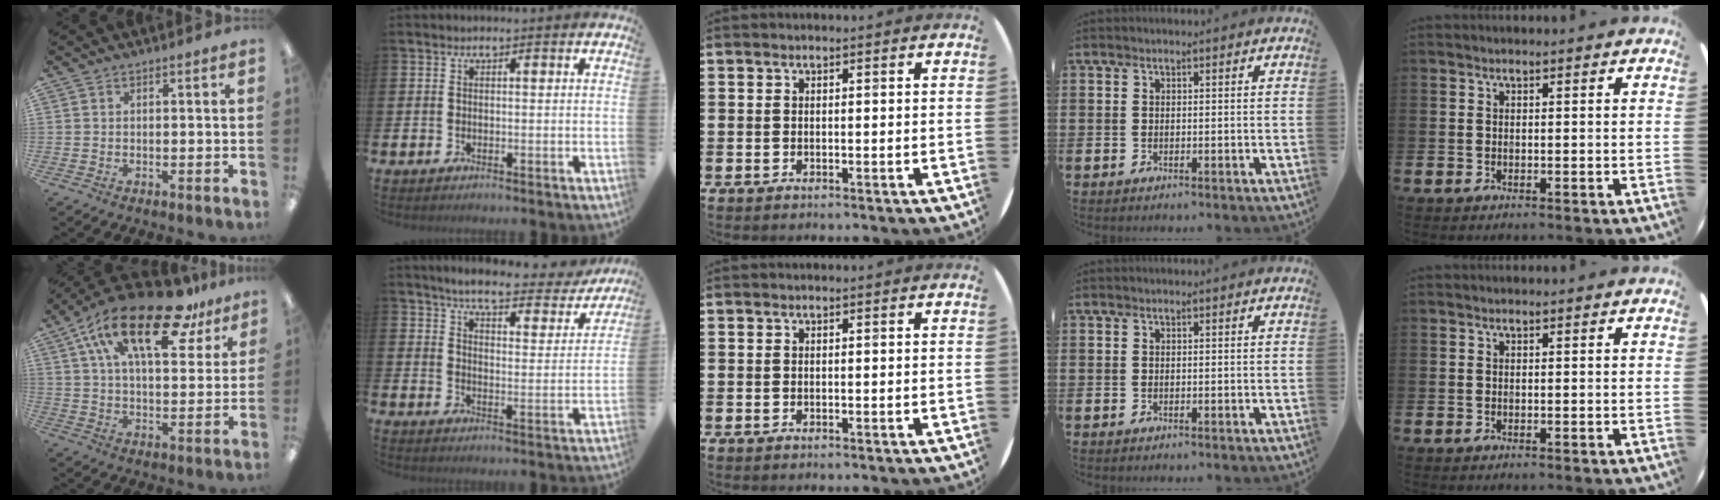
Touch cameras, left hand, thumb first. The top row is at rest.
{"thumb": {"total": 22.9, "force": [13.3, 9.4, 16.1], "torque": [-0.271, -0.056, 0.220]}, "index": {"total": 5.6, "force": [5.1, 1.0, 2.1], "torque": [-0.057, -0.034, 0.081]}}